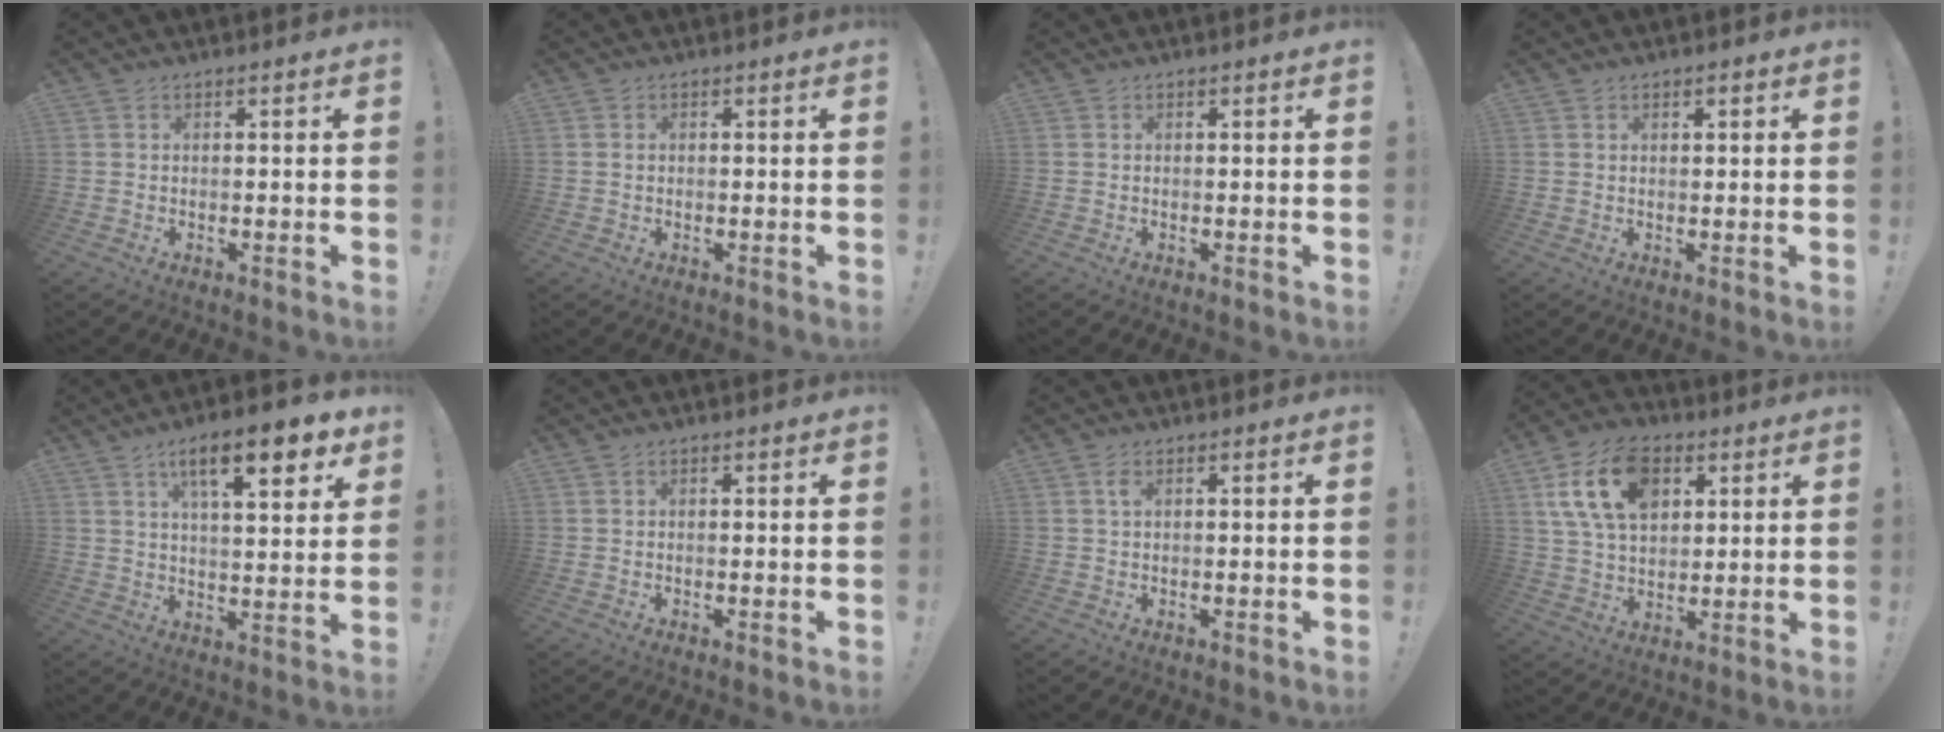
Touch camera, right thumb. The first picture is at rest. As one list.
[{"total": 0.7, "force": [0.2, 0.7, 0.2], "torque": [-0.006, 0.005, 0.003]}, {"total": 0.0}, {"total": 0.9, "force": [0.5, 0.4, 0.5], "torque": [-0.004, -0.002, 0.009]}, {"total": 14.4, "force": [7.4, 4.0, 11.8], "torque": [-0.179, -0.027, 0.112]}, {"total": 0.0}, {"total": 1.8, "force": [0.6, 0.7, 1.6], "torque": [-0.026, 0.000, 0.008]}, {"total": 17.4, "force": [6.9, 11.5, 11.1], "torque": [-0.196, -0.016, 0.129]}]